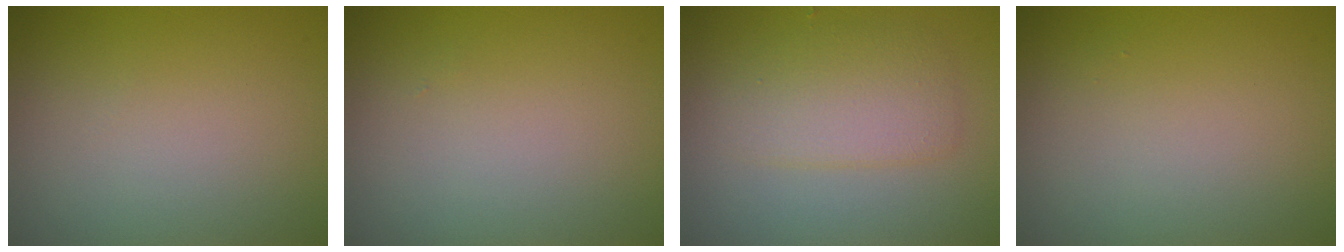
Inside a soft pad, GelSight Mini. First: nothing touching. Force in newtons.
{"total": 0.0}
{"total": 2.3, "press": 2.3, "slide": 0.1}
{"total": 0.0}